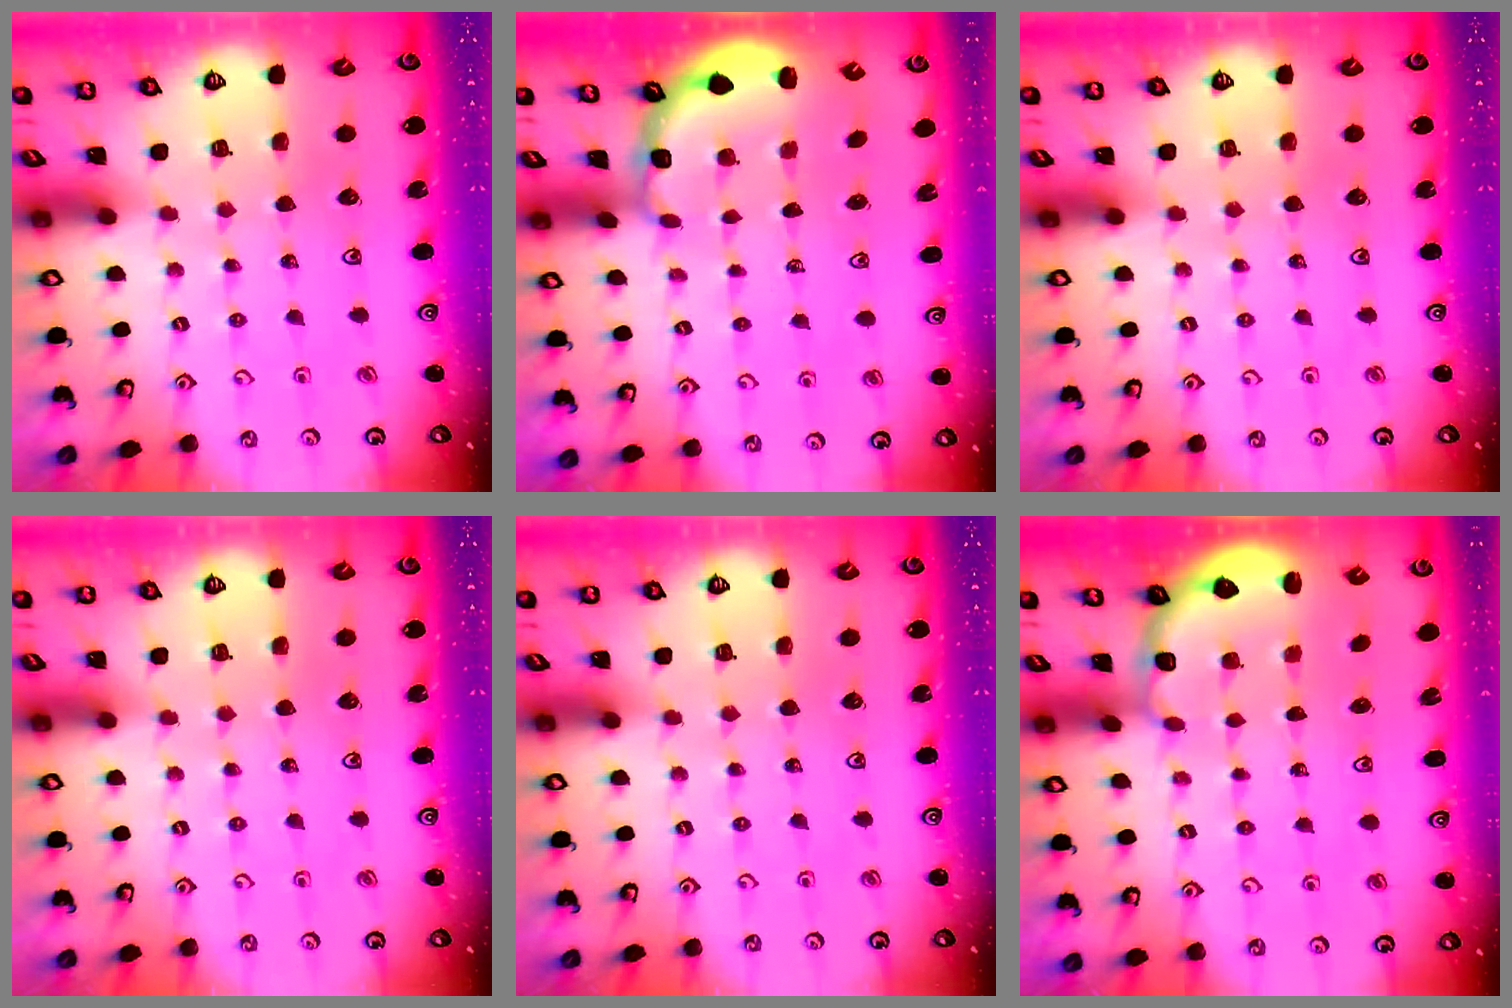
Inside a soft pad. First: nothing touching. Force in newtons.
{"total": 2.5, "press": 1.9, "slide": 1.6}
{"total": 0.0}
{"total": 0.0}
{"total": 0.0}
{"total": 2.8, "press": 2.1, "slide": 1.8}